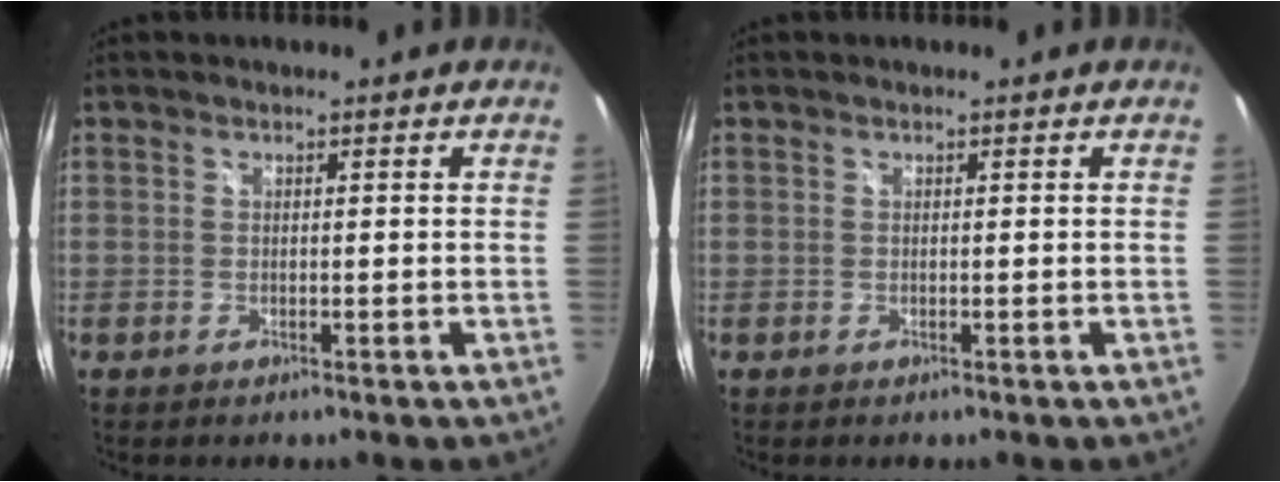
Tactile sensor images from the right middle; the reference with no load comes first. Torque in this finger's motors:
{"motor_torque": [-0.03, 0.03, 0.00, 0.00]}